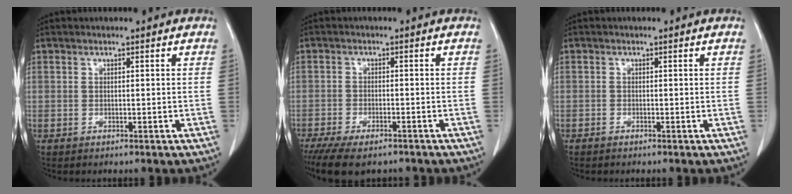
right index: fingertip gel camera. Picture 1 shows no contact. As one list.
[{"total": 10.2, "force": [-7.6, 3.9, 5.5], "torque": [-0.096, -0.010, -0.115]}, {"total": 0.7, "force": [-0.4, 0.4, 0.3], "torque": [-0.007, 0.001, -0.009]}]